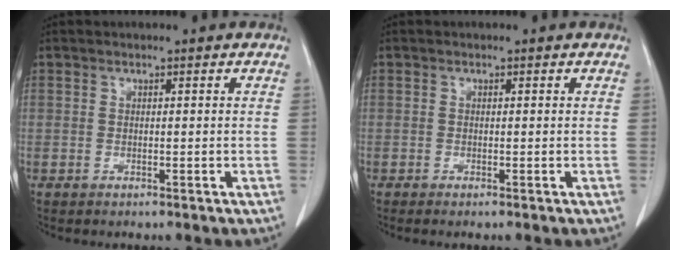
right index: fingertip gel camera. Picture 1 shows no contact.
{"total": 0.5, "force": [-0.3, 0.0, 0.5], "torque": [-0.012, 0.000, -0.005]}